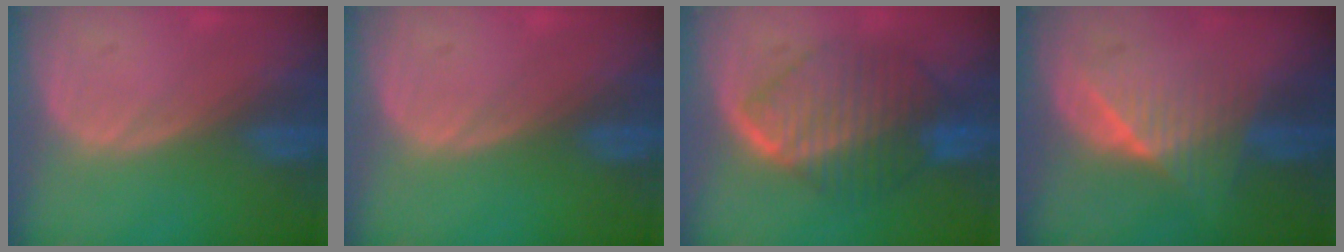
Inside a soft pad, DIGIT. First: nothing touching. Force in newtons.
{"total": 0.0}
{"total": 9.3, "press": 9.3, "slide": 0.6}
{"total": 6.3, "press": 6.0, "slide": 2.1}